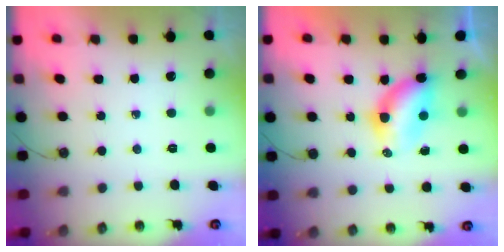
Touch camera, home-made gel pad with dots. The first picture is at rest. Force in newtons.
{"total": 5.9, "press": 5.9, "slide": 0.5}